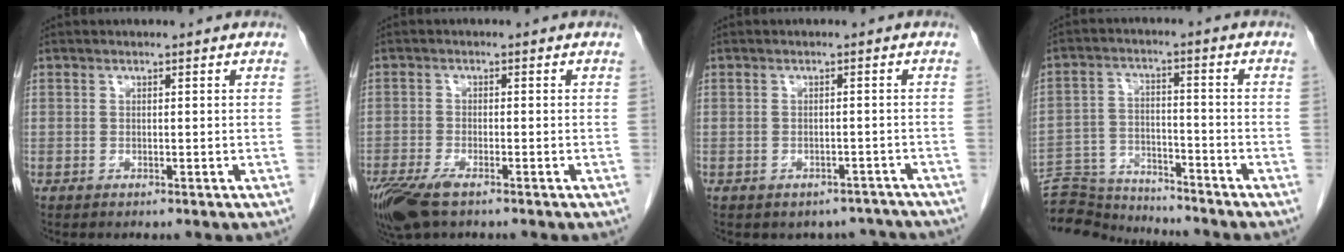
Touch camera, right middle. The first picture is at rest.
{"total": 7.1, "force": [-4.8, 2.2, 4.7], "torque": [-0.093, -0.017, -0.086]}
{"total": 5.5, "force": [-4.8, 2.7, -0.1], "torque": [0.017, 0.017, -0.050]}
{"total": 11.6, "force": [-11.4, 1.4, 1.2], "torque": [-0.019, 0.018, -0.194]}